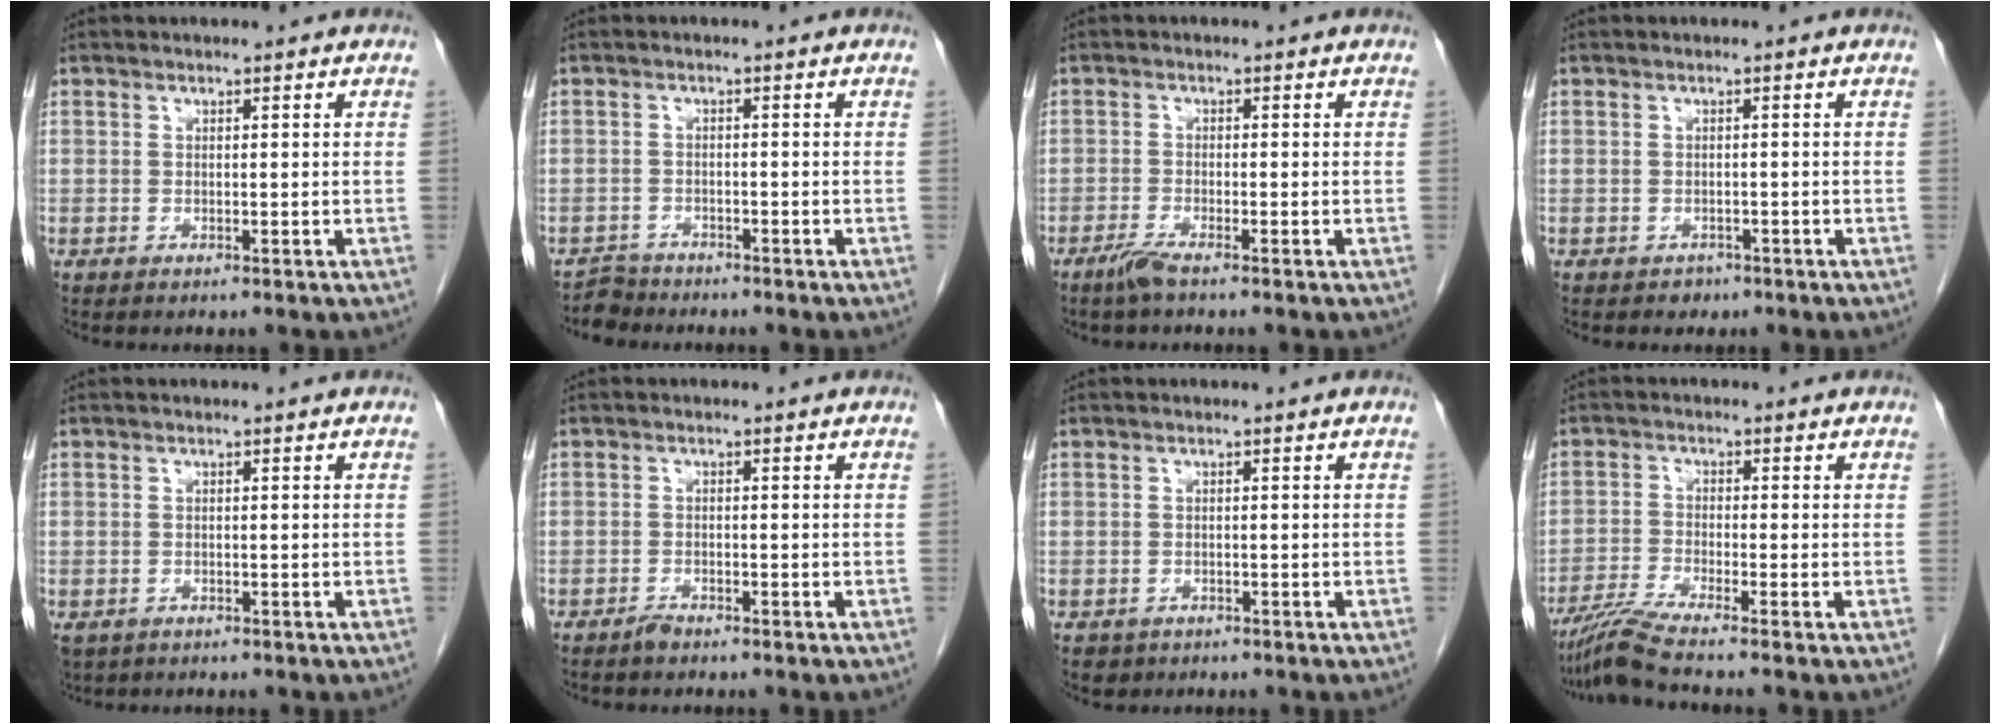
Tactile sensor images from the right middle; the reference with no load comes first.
{"total": 2.3, "force": [-2.0, 0.6, -0.8], "torque": [0.014, -0.004, -0.039]}
{"total": 2.3, "force": [-1.8, -0.1, 1.4], "torque": [-0.039, -0.006, -0.040]}
{"total": 1.1, "force": [-0.8, 0.8, 0.1], "torque": [-0.008, 0.001, -0.011]}
{"total": 3.0, "force": [-1.8, 2.2, 1.0], "torque": [-0.022, -0.004, -0.025]}
{"total": 1.1, "force": [-1.1, 0.3, 0.3], "torque": [-0.008, 0.000, -0.018]}
{"total": 1.4, "force": [-0.9, 1.1, 0.1], "torque": [-0.008, 0.002, -0.010]}
{"total": 5.4, "force": [-4.6, -1.7, 2.4], "torque": [-0.055, -0.024, -0.092]}